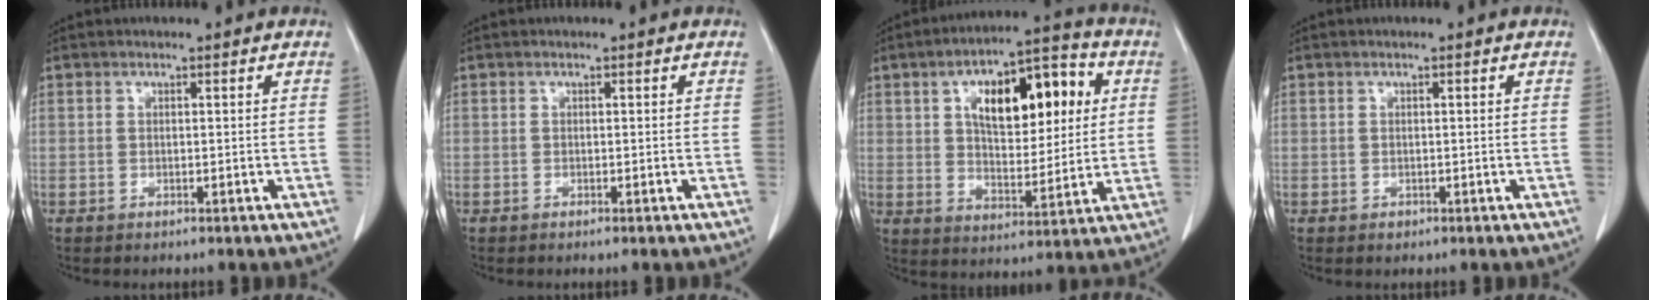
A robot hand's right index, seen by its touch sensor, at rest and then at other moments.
{"total": 0.0}
{"total": 16.6, "force": [4.8, 7.0, 14.3], "torque": [-0.214, 0.031, 0.076]}
{"total": 0.6, "force": [-0.2, 0.6, 0.1], "torque": [0.000, 0.004, -0.003]}